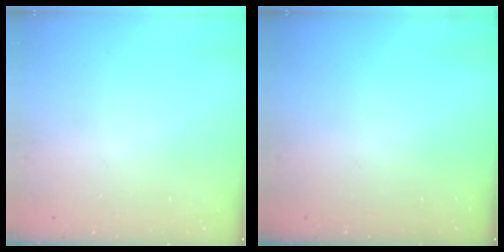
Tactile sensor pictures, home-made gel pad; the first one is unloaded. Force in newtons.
{"total": 0.0}